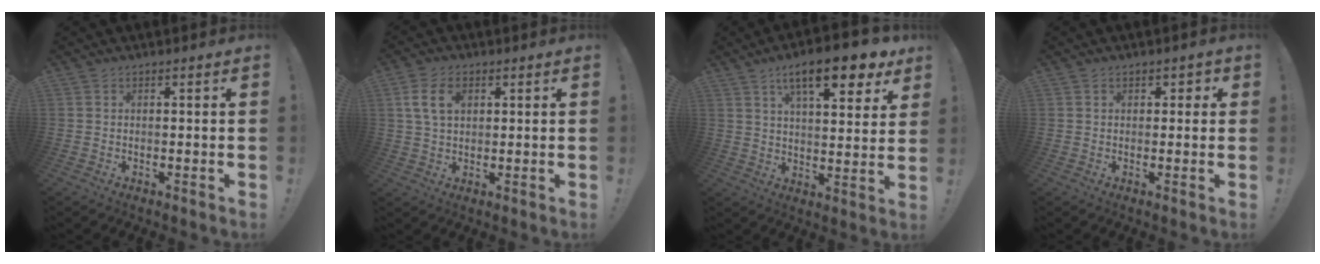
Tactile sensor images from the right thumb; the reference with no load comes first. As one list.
[{"total": 8.3, "force": [2.5, 5.2, 5.9], "torque": [-0.108, 0.006, 0.050]}, {"total": 16.3, "force": [9.0, 4.8, 12.7], "torque": [-0.195, -0.042, 0.140]}, {"total": 2.0, "force": [0.4, 1.8, 0.8], "torque": [0.008, -0.002, 0.003]}]